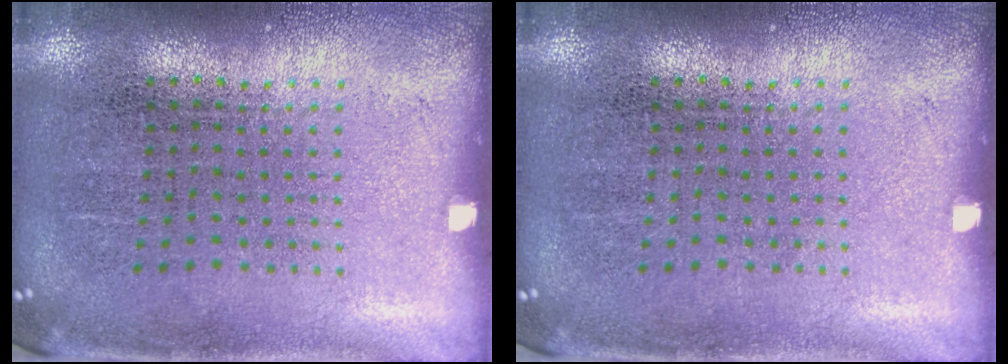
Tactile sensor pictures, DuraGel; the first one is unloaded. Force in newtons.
{"total": 0.0}